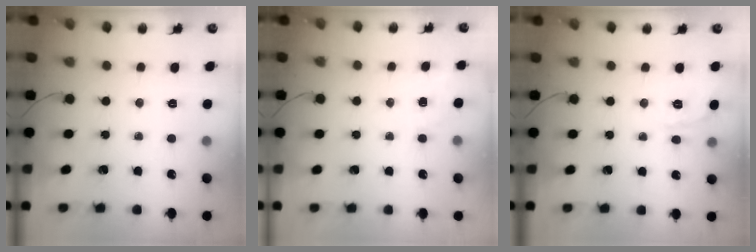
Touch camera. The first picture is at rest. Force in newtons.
{"total": 5.2, "press": 4.9, "slide": 1.5}
{"total": 10.1, "press": 10.0, "slide": 1.4}